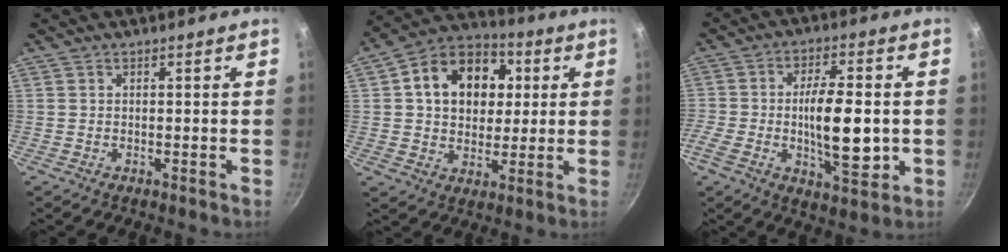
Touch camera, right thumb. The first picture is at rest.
{"total": 17.2, "force": [3.6, 13.1, 10.5], "torque": [-0.140, 0.018, 0.047]}
{"total": 18.7, "force": [-2.4, 7.5, 17.0], "torque": [-0.282, 0.025, -0.044]}